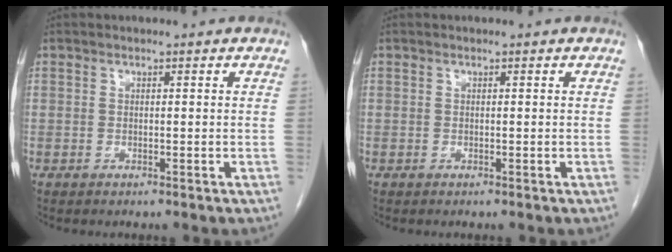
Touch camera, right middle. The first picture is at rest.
{"total": 0.0}